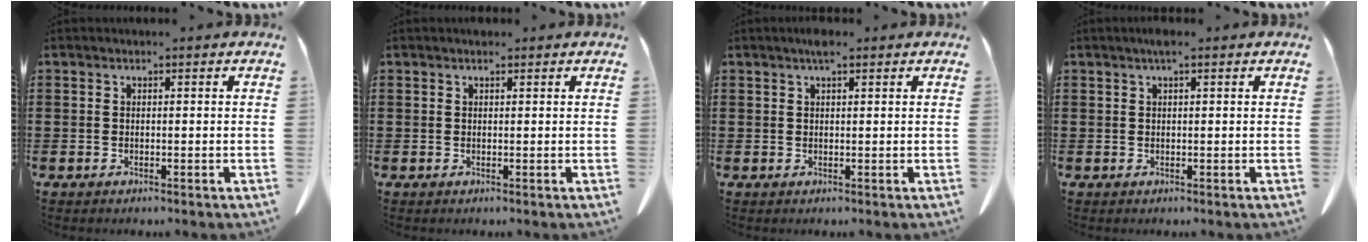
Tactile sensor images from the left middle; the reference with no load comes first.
{"total": 0.6, "force": [0.4, 0.3, 0.2], "torque": [-0.006, 0.002, 0.007]}
{"total": 1.9, "force": [1.2, 0.5, 1.4], "torque": [-0.030, 0.004, 0.021]}
{"total": 1.2, "force": [0.6, 0.2, 1.0], "torque": [-0.022, 0.003, 0.010]}